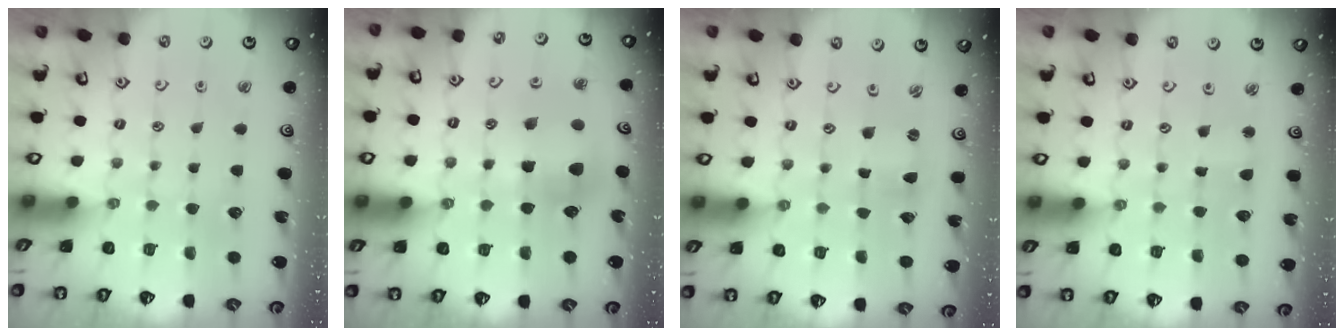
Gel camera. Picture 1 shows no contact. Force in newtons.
{"total": 6.4, "press": 6.3, "slide": 0.9}
{"total": 0.0}
{"total": 2.2, "press": 2.2, "slide": 0.2}